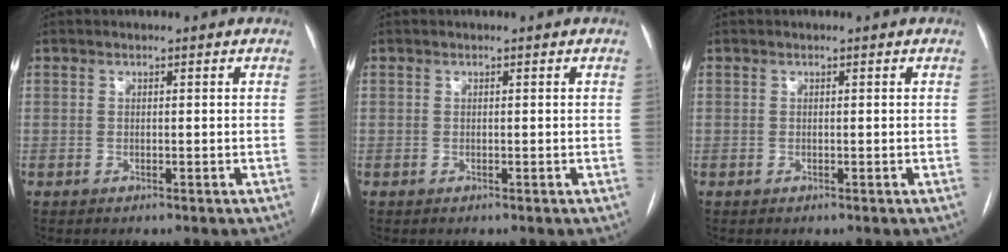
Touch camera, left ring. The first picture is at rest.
{"total": 0.0}
{"total": 0.0}